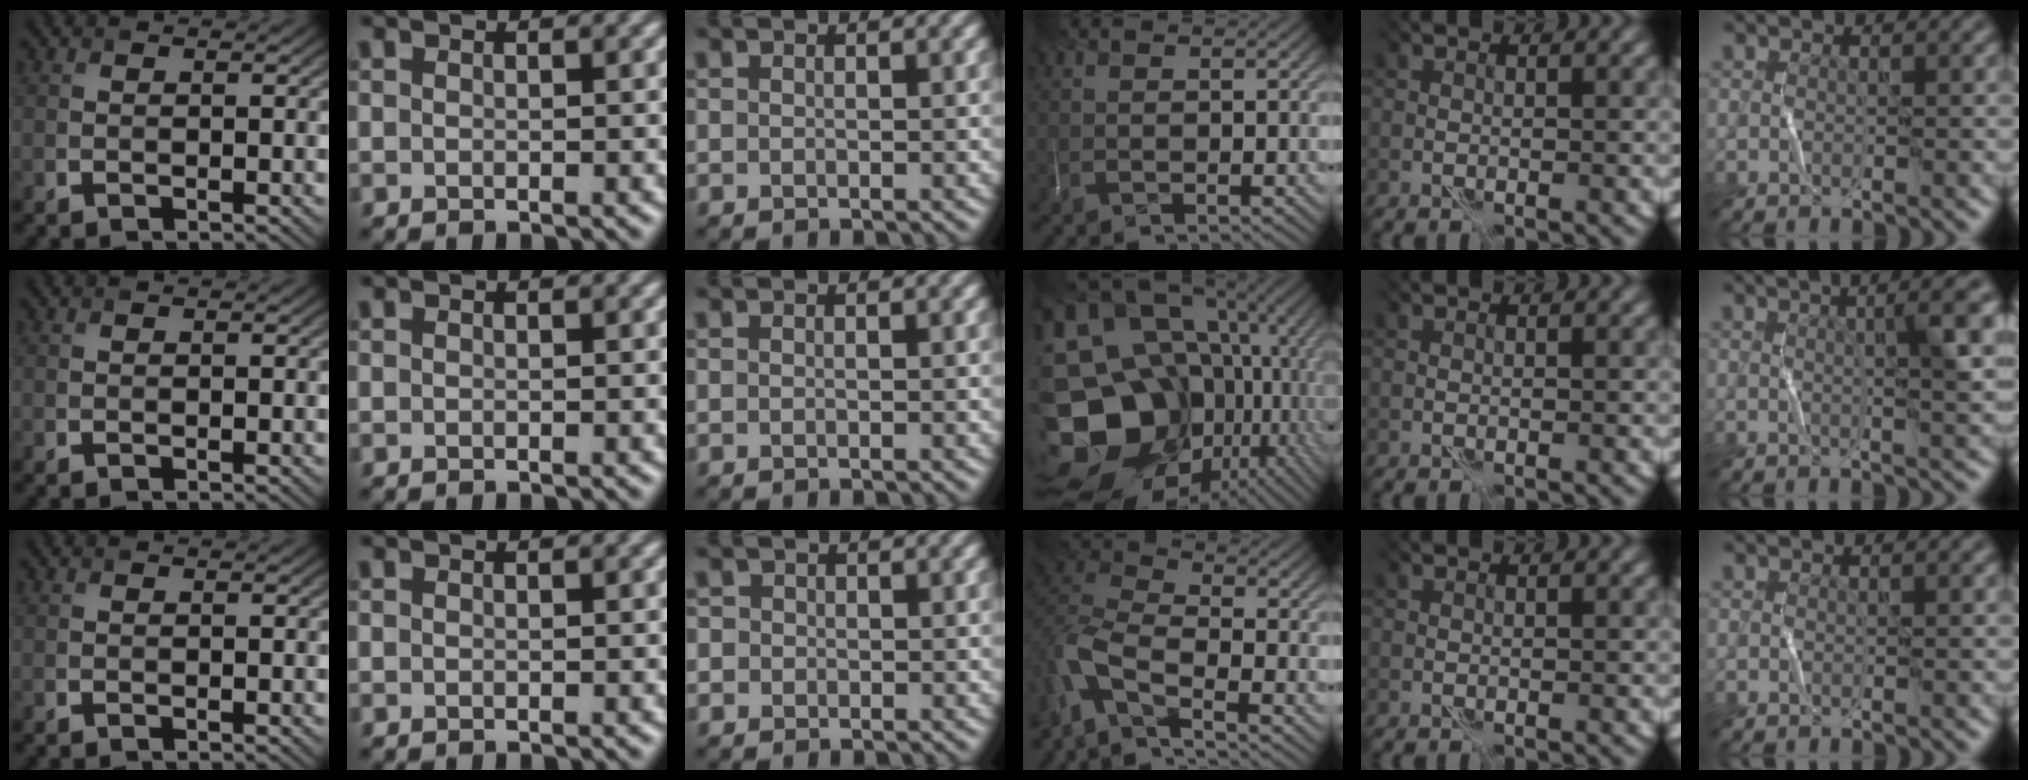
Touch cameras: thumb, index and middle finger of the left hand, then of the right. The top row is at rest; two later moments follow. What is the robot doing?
{"motion": "fold", "object": "bubble wrap"}